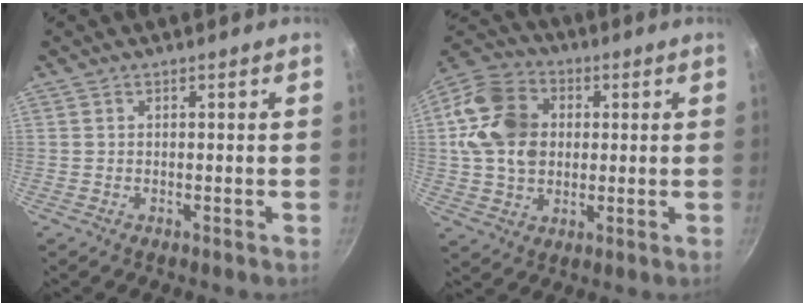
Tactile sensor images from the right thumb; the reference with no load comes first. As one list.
[{"total": 15.4, "force": [1.8, 11.8, 9.8], "torque": [-0.171, 0.017, 0.026]}]